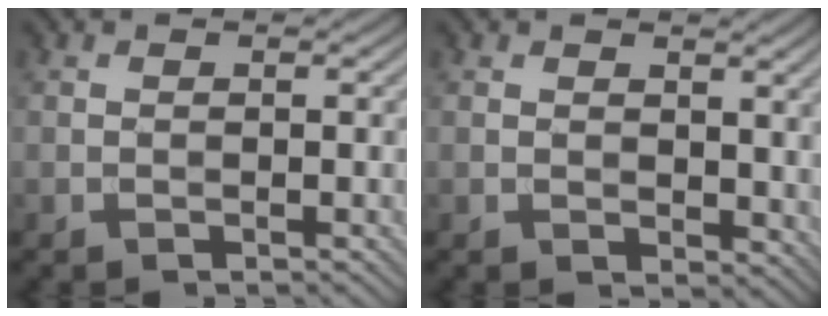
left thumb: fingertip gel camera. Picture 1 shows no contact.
{"total": 2.5, "force": [1.3, 1.7, 1.3], "torque": [-0.022, -0.006, 0.026]}